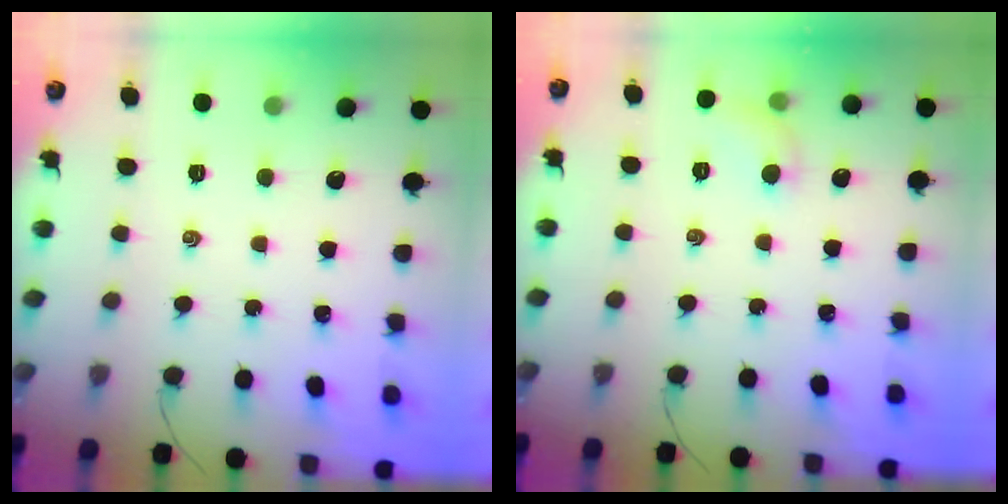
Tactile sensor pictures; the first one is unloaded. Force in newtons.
{"total": 5.5, "press": 5.4, "slide": 1.1}